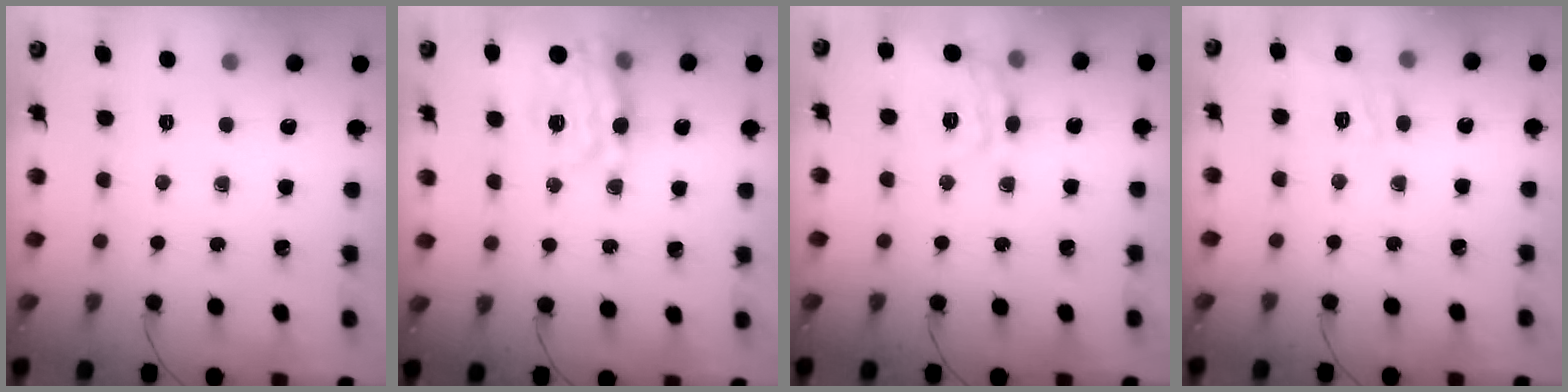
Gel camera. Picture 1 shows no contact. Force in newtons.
{"total": 20.6, "press": 20.4, "slide": 2.6}
{"total": 16.1, "press": 16.1, "slide": 0.6}
{"total": 12.4, "press": 12.4, "slide": 0.6}